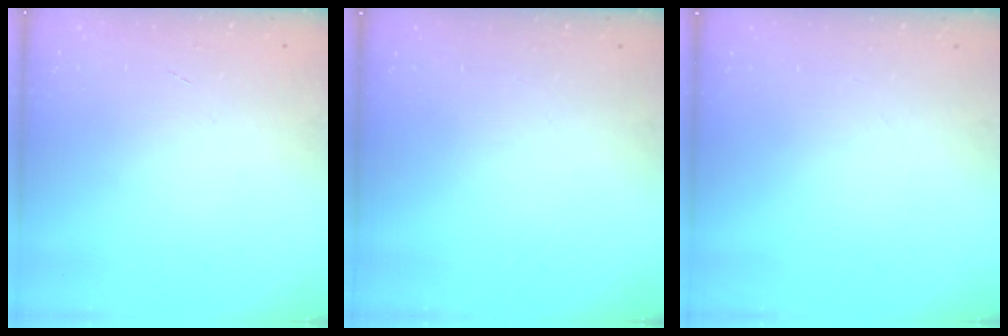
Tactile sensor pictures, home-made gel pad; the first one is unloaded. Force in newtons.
{"total": 0.0}
{"total": 0.0}